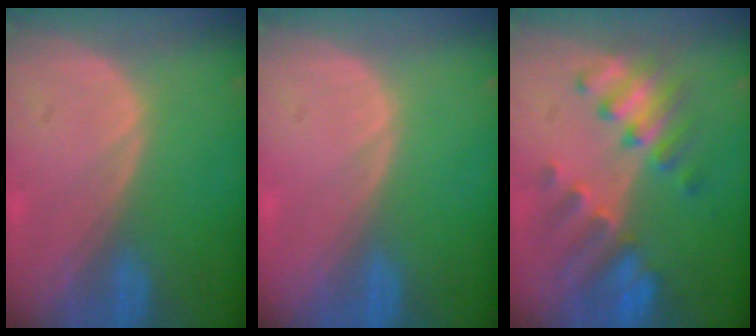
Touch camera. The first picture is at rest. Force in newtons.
{"total": 0.0}
{"total": 7.8, "press": 7.7, "slide": 0.8}